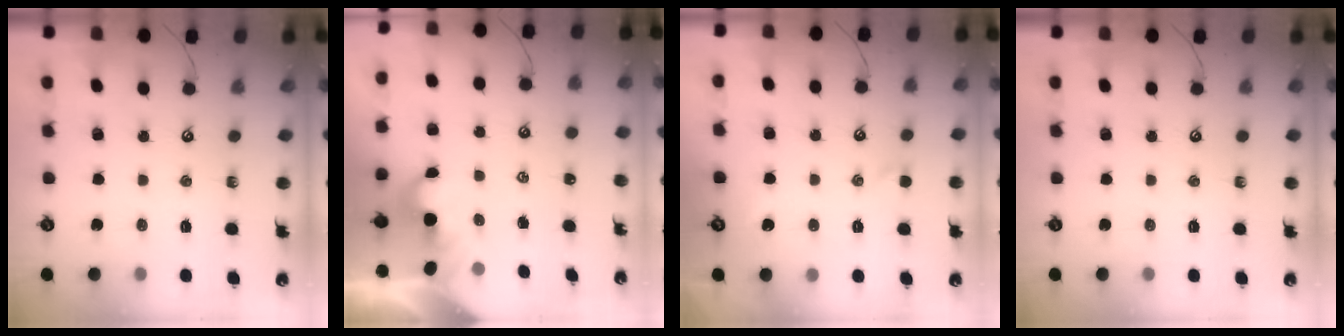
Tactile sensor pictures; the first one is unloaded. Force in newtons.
{"total": 2.2, "press": 2.2, "slide": 0.4}
{"total": 1.1, "press": 1.0, "slide": 0.5}
{"total": 0.0}